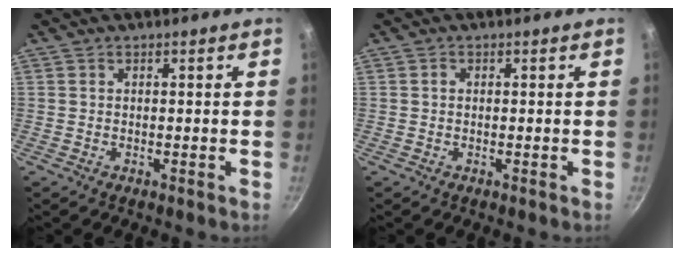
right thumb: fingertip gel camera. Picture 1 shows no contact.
{"total": 0.8, "force": [0.1, 0.7, 0.5], "torque": [-0.007, 0.006, 0.001]}